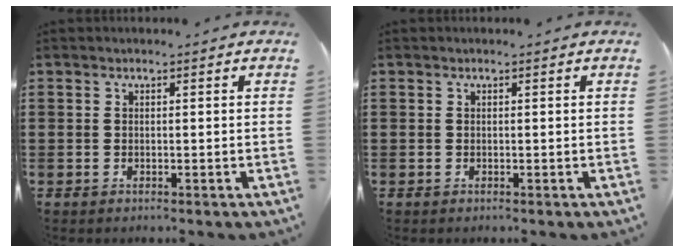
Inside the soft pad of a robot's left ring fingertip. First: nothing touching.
{"total": 0.0}